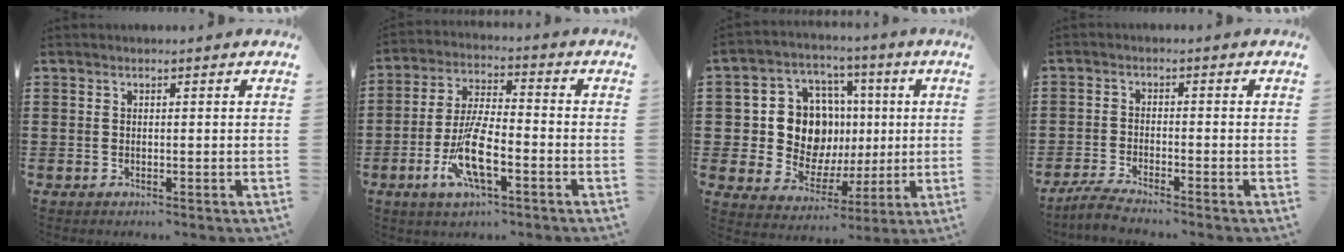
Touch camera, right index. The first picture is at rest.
{"total": 9.7, "force": [-3.8, 2.8, 8.4], "torque": [-0.181, -0.009, -0.072]}
{"total": 12.1, "force": [1.1, 10.5, 5.9], "torque": [-0.131, 0.015, 0.031]}
{"total": 3.1, "force": [-3.0, -0.3, 0.8], "torque": [-0.021, -0.001, -0.062]}